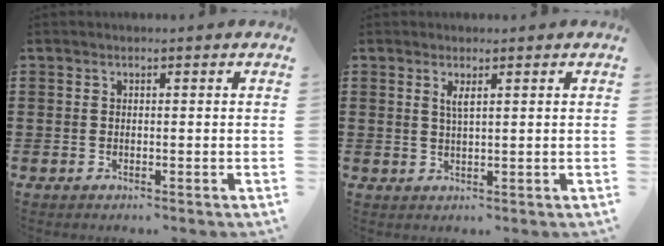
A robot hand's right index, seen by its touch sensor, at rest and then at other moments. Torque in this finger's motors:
{"motor_torque": [0.05, -0.05, 0.01, 0.05]}